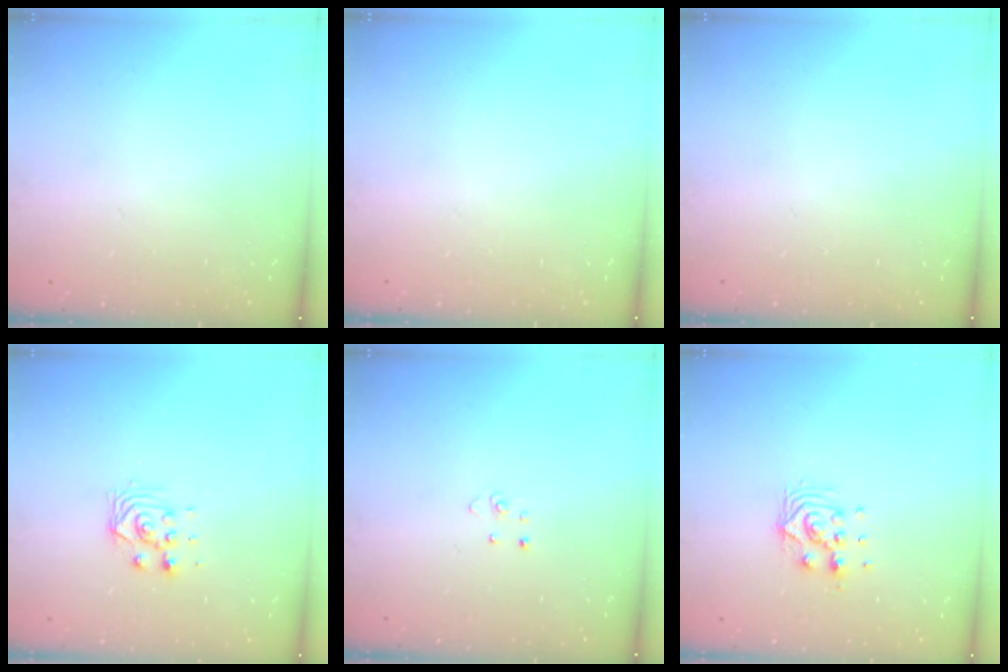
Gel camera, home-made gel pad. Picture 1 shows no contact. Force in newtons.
{"total": 0.0}
{"total": 0.0}
{"total": 3.5, "press": 3.4, "slide": 0.8}
{"total": 2.7, "press": 2.7, "slide": 0.3}
{"total": 8.6, "press": 8.6, "slide": 0.7}